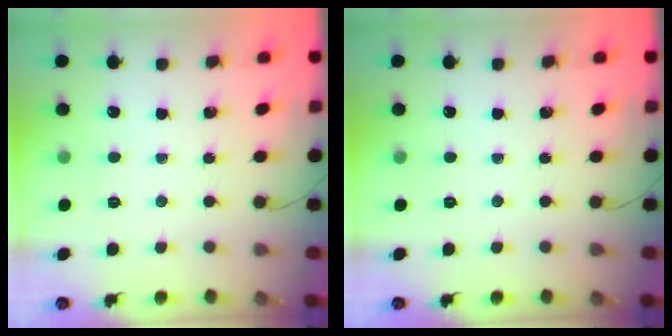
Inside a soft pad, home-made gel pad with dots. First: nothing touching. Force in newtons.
{"total": 0.0}